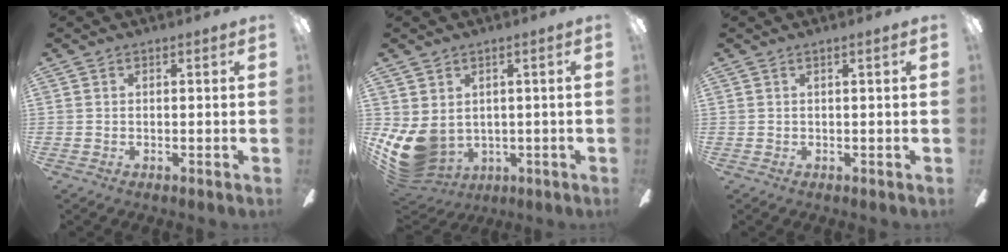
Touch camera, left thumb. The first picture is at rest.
{"total": 10.6, "force": [-1.0, 8.6, 6.1], "torque": [-0.152, -0.009, -0.011]}
{"total": 0.9, "force": [0.3, 0.0, 0.8], "torque": [-0.016, 0.001, 0.004]}